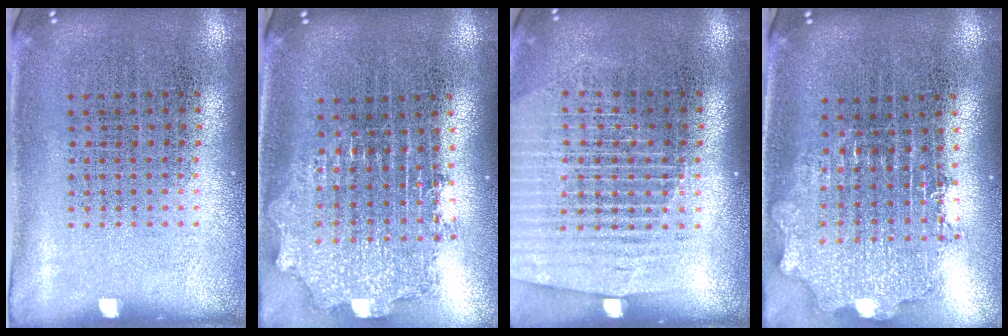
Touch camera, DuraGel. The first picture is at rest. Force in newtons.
{"total": 2.1, "press": 1.7, "slide": 1.3}
{"total": 1.5, "press": 1.4, "slide": 0.6}
{"total": 2.0, "press": 1.6, "slide": 1.2}